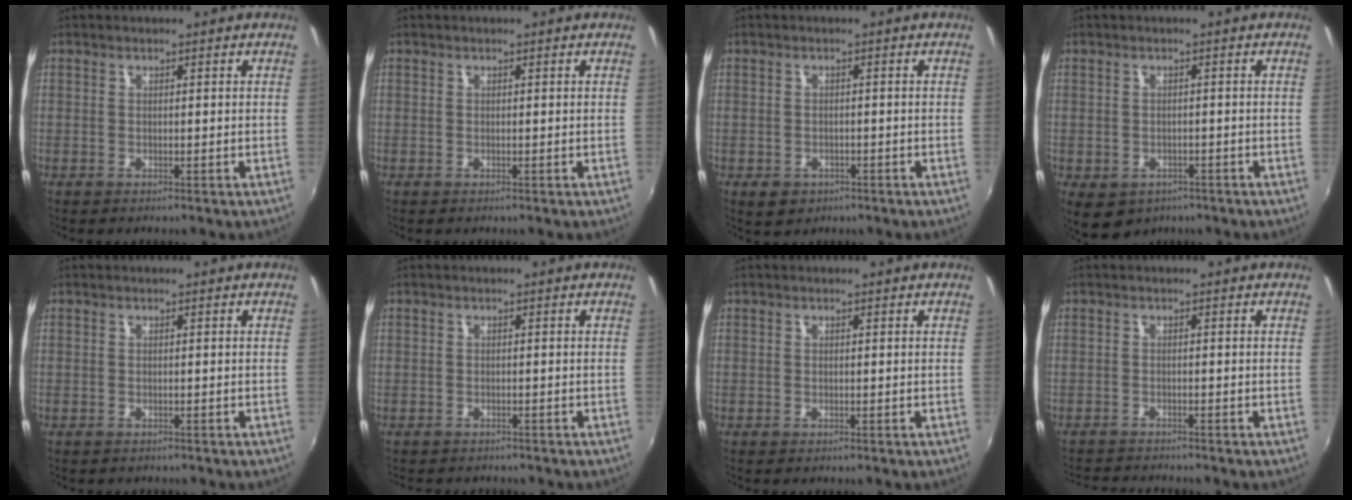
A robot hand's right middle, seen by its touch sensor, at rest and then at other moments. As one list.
[{"total": 0.0}, {"total": 3.4, "force": [-1.6, 2.7, 1.4], "torque": [-0.031, -0.005, -0.019]}, {"total": 6.5, "force": [-3.4, 4.7, 3.1], "torque": [-0.068, -0.024, -0.039]}, {"total": 0.9, "force": [-0.8, 0.4, 0.1], "torque": [-0.008, -0.002, -0.011]}, {"total": 2.4, "force": [-2.0, 1.2, 0.4], "torque": [-0.016, -0.006, -0.031]}, {"total": 0.0}, {"total": 5.2, "force": [-5.0, 0.5, 1.1], "torque": [-0.036, -0.013, -0.085]}]